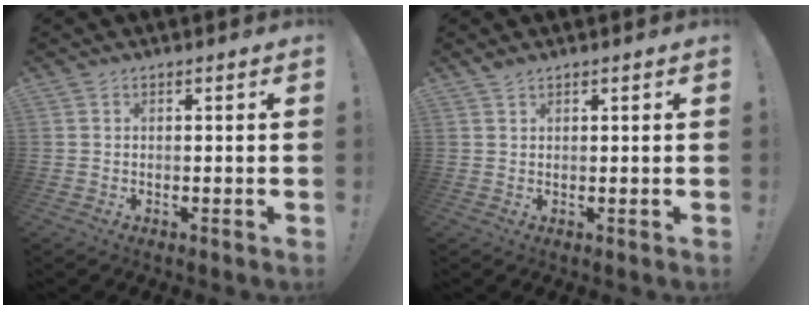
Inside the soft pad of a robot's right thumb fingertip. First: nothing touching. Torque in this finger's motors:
{"motor_torque": [-0.01, -0.14, 0.02, -0.18, 0.05]}